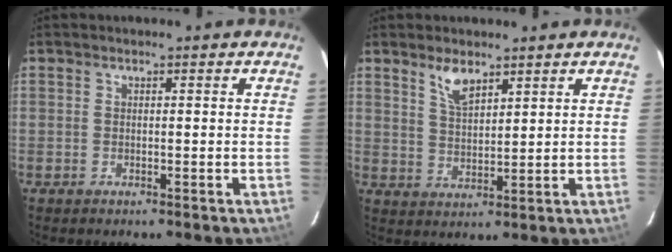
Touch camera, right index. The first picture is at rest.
{"total": 5.0, "force": [3.5, 1.8, 3.1], "torque": [-0.057, 0.000, 0.070]}